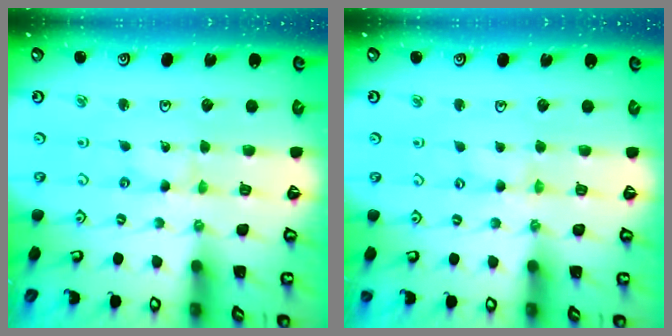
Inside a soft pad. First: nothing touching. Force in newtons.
{"total": 2.1, "press": 2.1, "slide": 0.3}